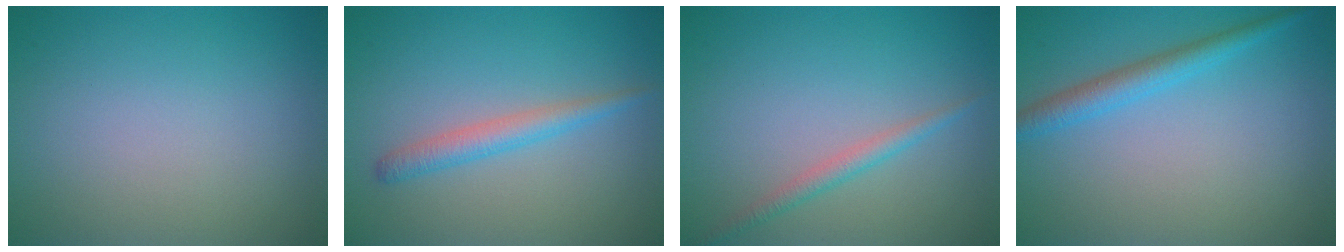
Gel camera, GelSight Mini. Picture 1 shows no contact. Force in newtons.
{"total": 2.2, "press": 2.2, "slide": 0.1}
{"total": 1.6, "press": 1.6, "slide": 0.1}
{"total": 2.6, "press": 2.6, "slide": 0.1}